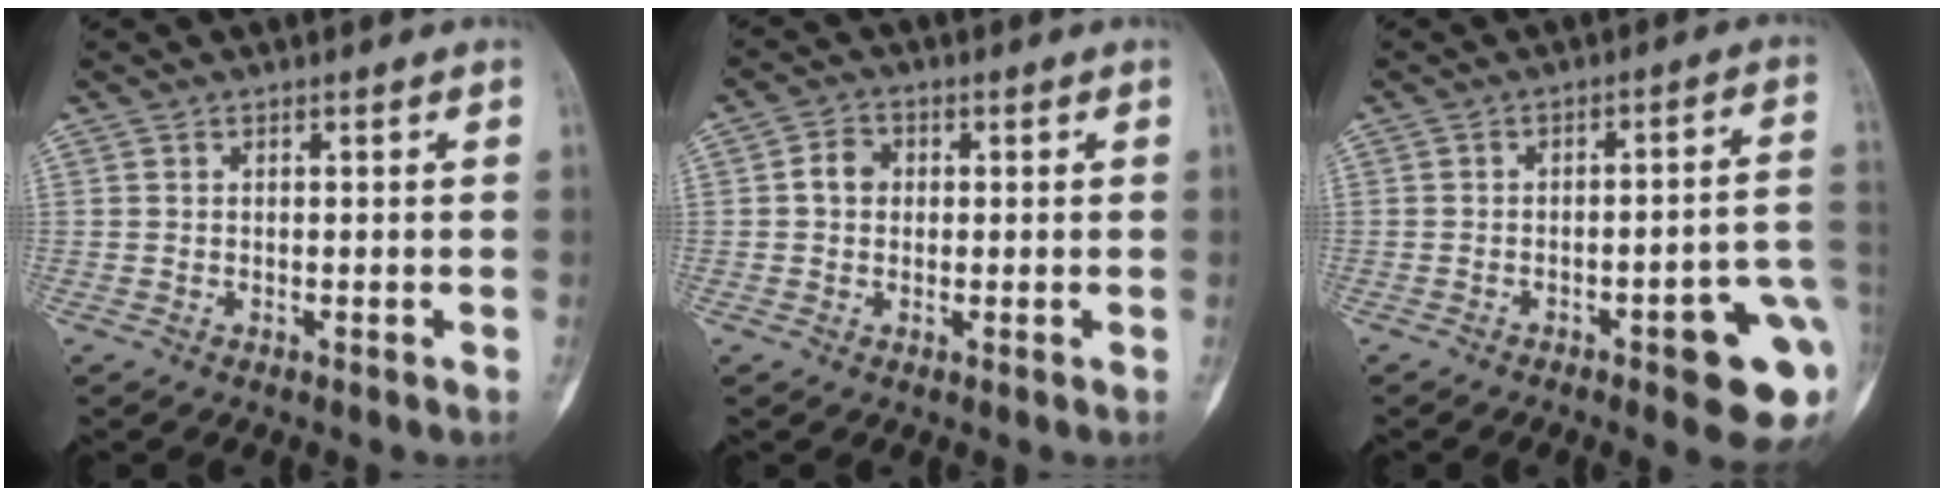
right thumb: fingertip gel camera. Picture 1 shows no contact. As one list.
[{"total": 2.5, "force": [0.2, 2.0, 1.4], "torque": [-0.021, 0.007, -0.001]}, {"total": 13.3, "force": [-4.5, 3.2, 12.1], "torque": [-0.114, 0.030, -0.048]}]